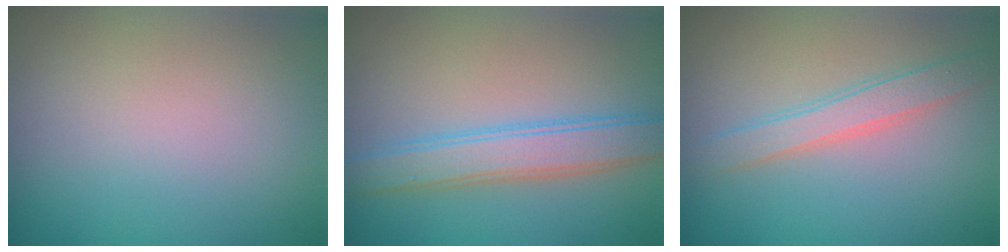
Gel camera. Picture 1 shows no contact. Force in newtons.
{"total": 3.9, "press": 3.9, "slide": 0.1}
{"total": 2.4, "press": 2.4, "slide": 0.0}